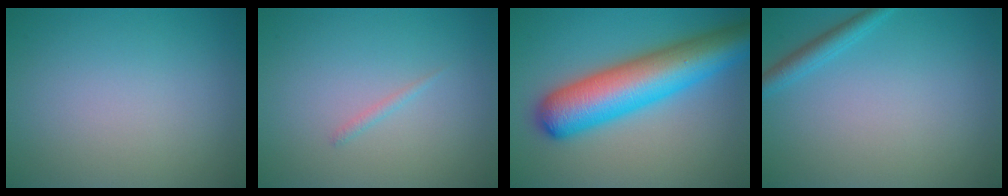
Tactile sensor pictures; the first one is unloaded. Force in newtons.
{"total": 0.6, "press": 0.6, "slide": 0.1}
{"total": 10.4, "press": 10.4, "slide": 0.3}
{"total": 1.9, "press": 1.9, "slide": 0.1}